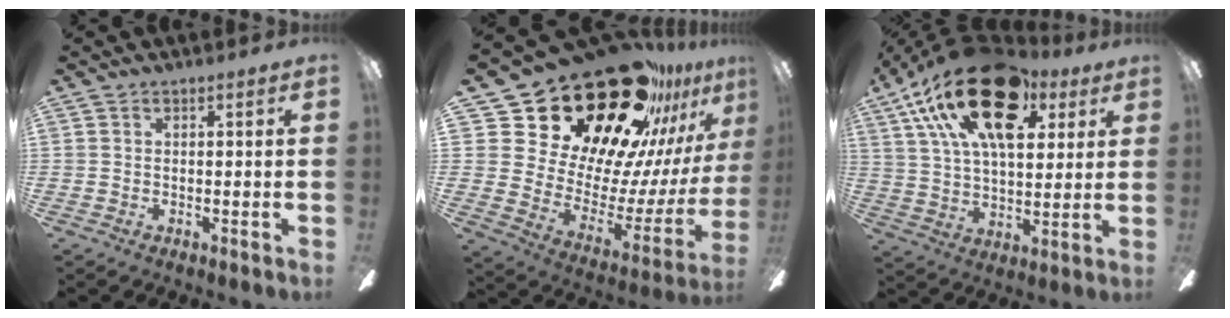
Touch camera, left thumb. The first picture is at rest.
{"total": 31.4, "force": [24.6, 13.4, 14.2], "torque": [-0.196, -0.199, 0.457]}
{"total": 25.5, "force": [13.7, 12.7, 17.4], "torque": [-0.286, -0.053, 0.232]}